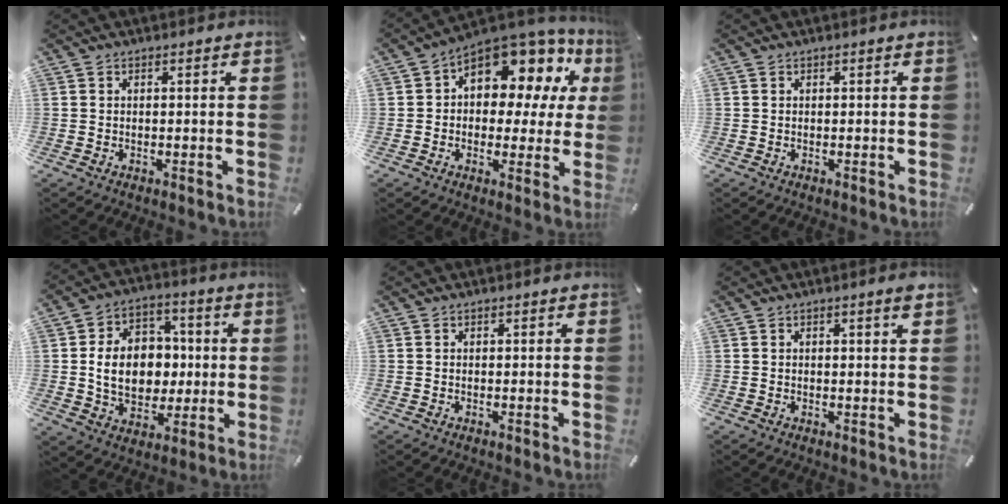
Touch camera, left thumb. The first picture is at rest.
{"total": 11.4, "force": [6.2, 7.0, 6.5], "torque": [-0.096, -0.062, 0.110]}
{"total": 0.0}
{"total": 13.3, "force": [-0.1, 10.8, 7.8], "torque": [-0.148, 0.014, 0.002]}
{"total": 0.0}
{"total": 1.6, "force": [0.7, 0.2, 1.5], "torque": [-0.021, -0.001, 0.009]}